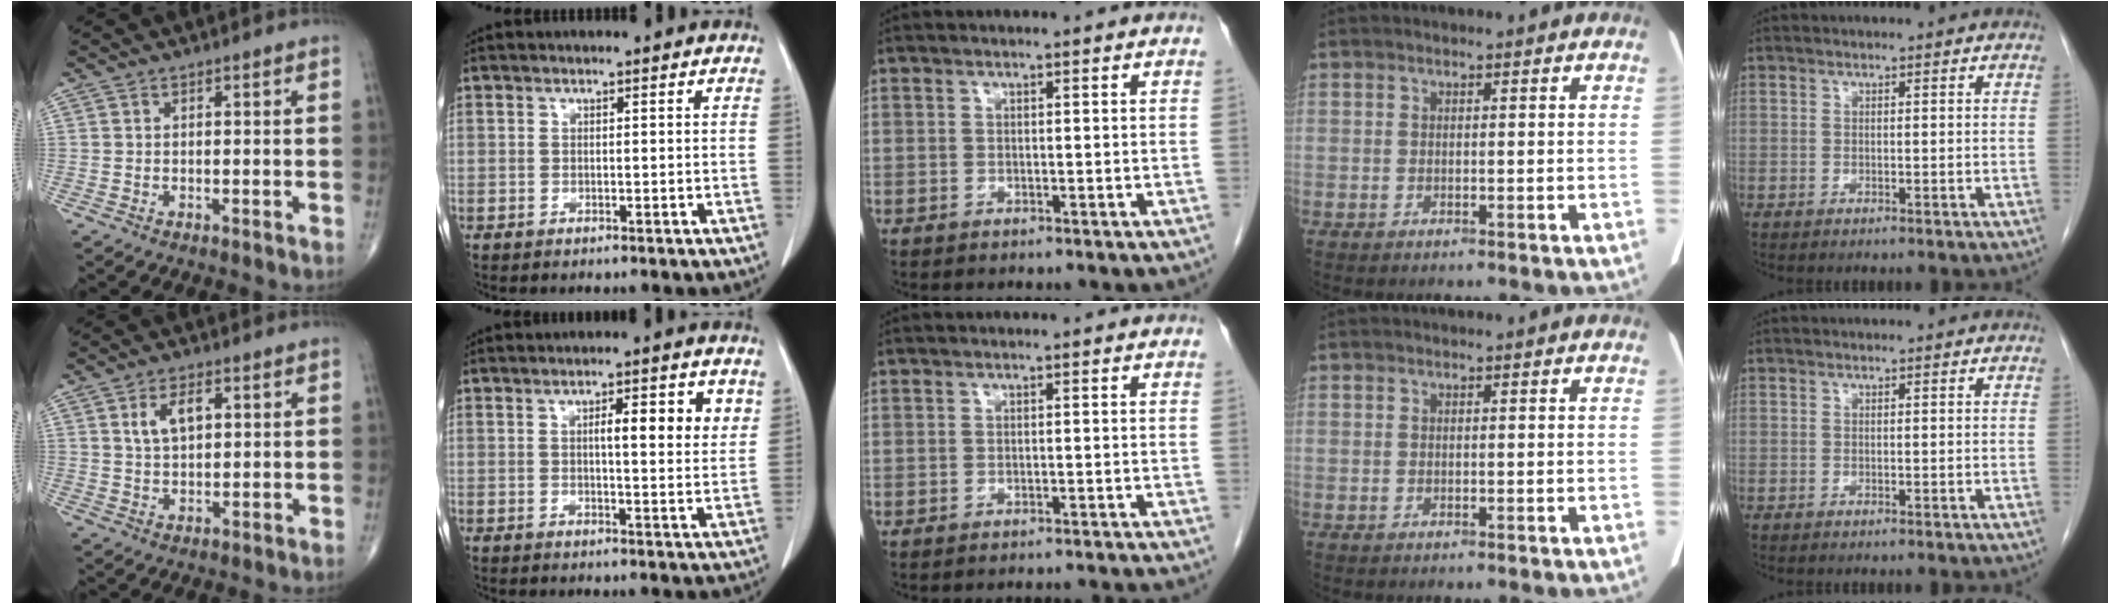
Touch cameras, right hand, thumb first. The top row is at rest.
{"thumb": {"total": 5.7, "force": [1.9, 3.1, 4.4], "torque": [-0.075, -0.002, 0.037]}, "index": {"total": 6.7, "force": [2.3, 1.2, 6.2], "torque": [-0.087, 0.002, 0.027]}, "middle": {"total": 6.6, "force": [-6.5, -0.2, 1.3], "torque": [-0.010, -0.004, -0.070]}}